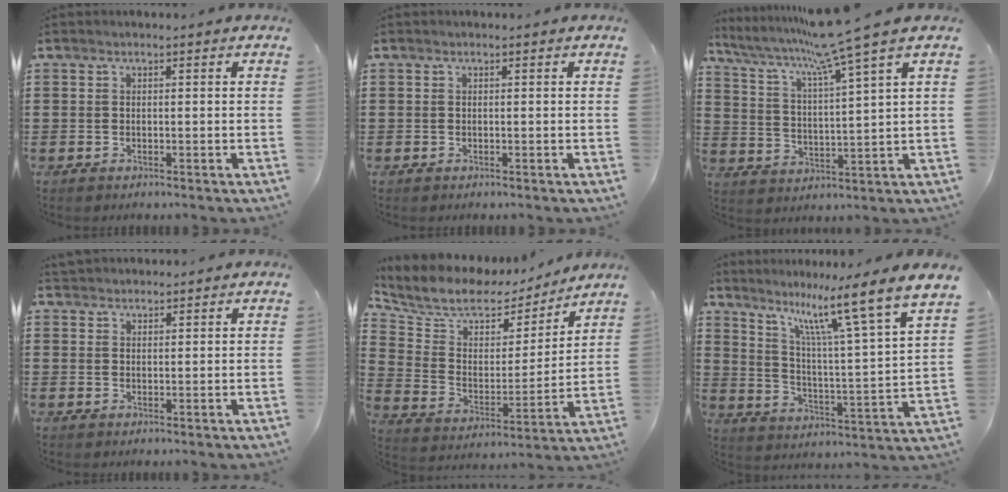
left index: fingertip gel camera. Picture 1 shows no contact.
{"total": 0.0}
{"total": 8.6, "force": [6.8, -1.3, 5.1], "torque": [-0.125, -0.042, 0.107]}
{"total": 1.7, "force": [1.6, 0.6, -0.2], "torque": [-0.001, 0.003, 0.033]}
{"total": 7.9, "force": [6.6, 3.8, 2.2], "torque": [-0.078, -0.042, 0.109]}
{"total": 11.1, "force": [7.9, 0.0, 7.7], "torque": [-0.155, -0.064, 0.114]}